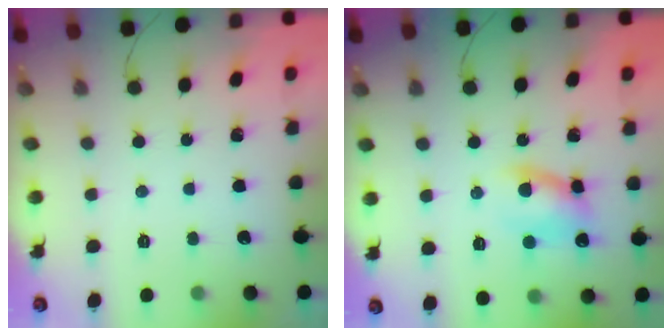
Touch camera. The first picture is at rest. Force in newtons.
{"total": 8.9, "press": 8.9, "slide": 0.8}